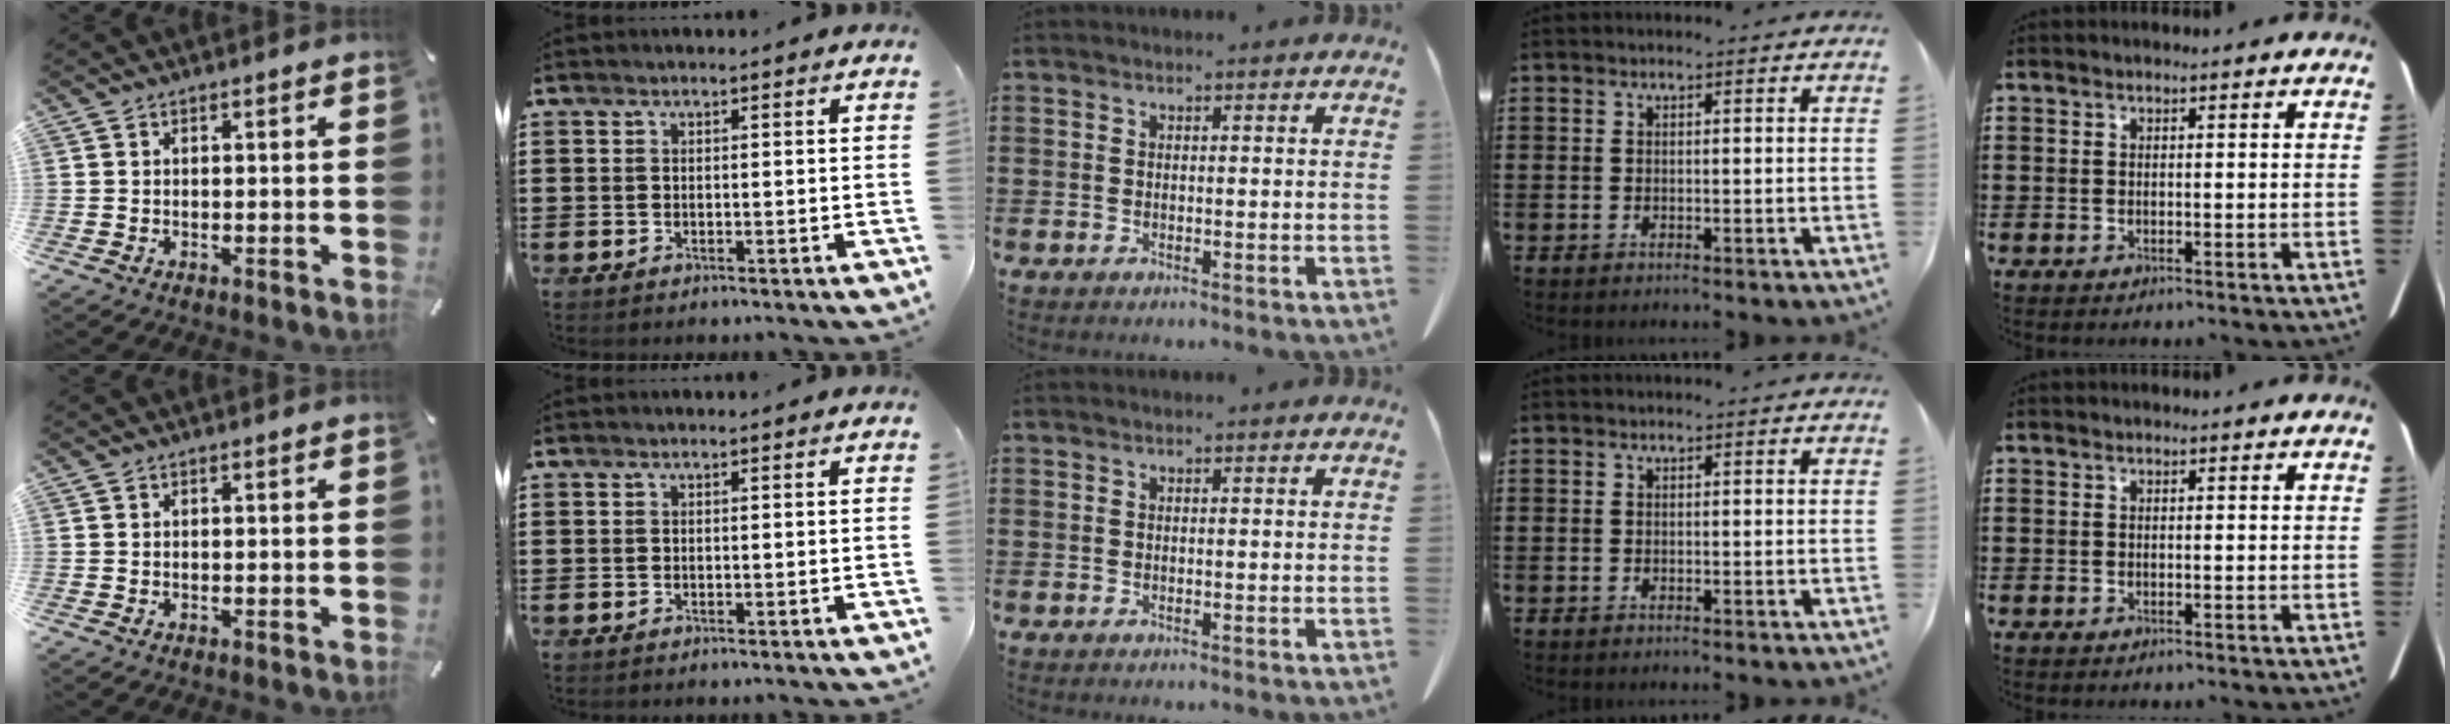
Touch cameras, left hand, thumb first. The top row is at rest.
{}